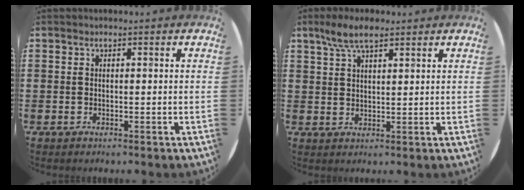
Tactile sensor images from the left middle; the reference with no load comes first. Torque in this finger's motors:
{"motor_torque": [0.64, -0.56, 0.14, 0.06]}